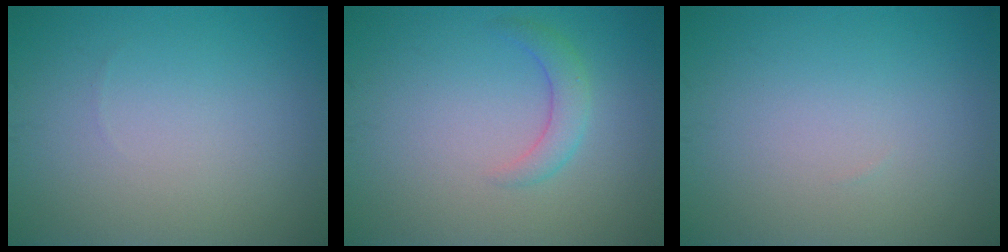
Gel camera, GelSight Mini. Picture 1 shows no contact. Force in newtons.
{"total": 2.0, "press": 2.0, "slide": 0.1}
{"total": 0.0}